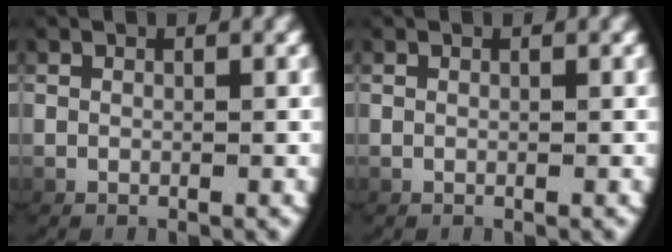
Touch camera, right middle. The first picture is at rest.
{"total": 0.0}